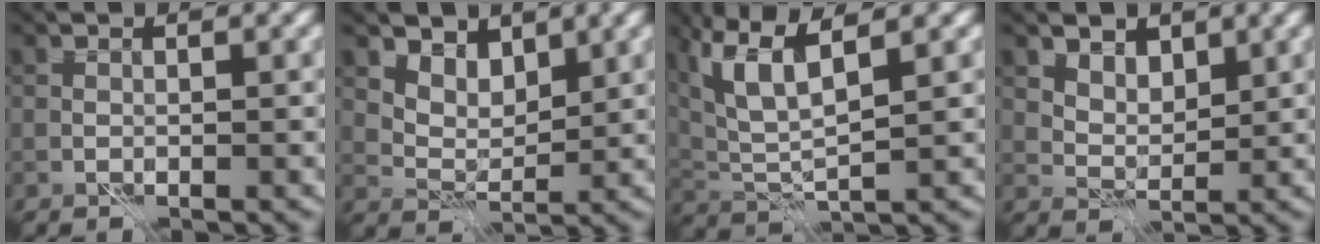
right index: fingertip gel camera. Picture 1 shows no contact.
{"total": 3.5, "force": [2.5, 2.0, 1.4], "torque": [-0.038, -0.026, 0.056]}
{"total": 6.9, "force": [3.4, 2.2, 5.6], "torque": [-0.127, 0.009, 0.067]}
{"total": 3.3, "force": [2.2, 2.0, 1.5], "torque": [-0.038, -0.018, 0.053]}